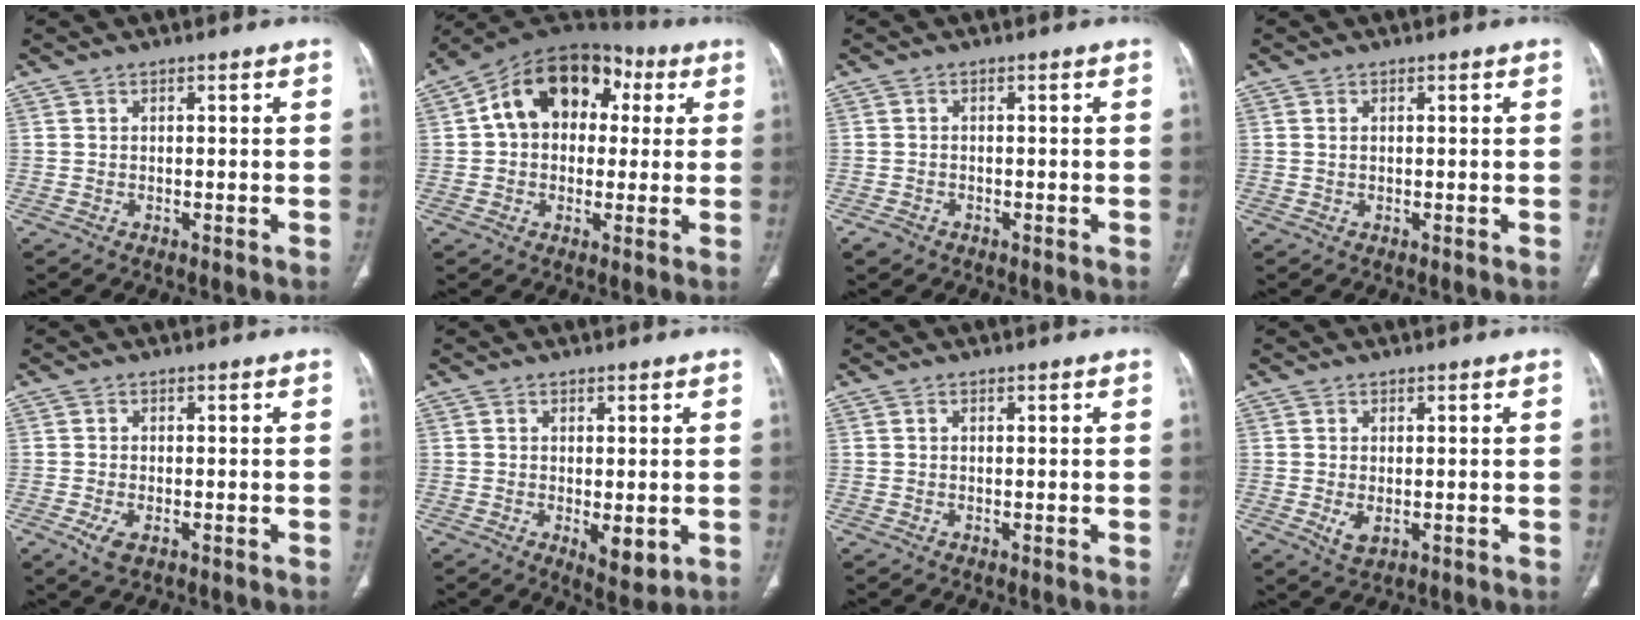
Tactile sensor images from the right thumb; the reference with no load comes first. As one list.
[{"total": 17.2, "force": [4.0, 12.1, 11.5], "torque": [-0.149, 0.036, 0.056]}, {"total": 1.8, "force": [-1.2, 1.2, 0.5], "torque": [-0.012, 0.001, -0.018]}, {"total": 0.7, "force": [0.1, 0.5, 0.5], "torque": [-0.016, 0.003, 0.006]}, {"total": 3.2, "force": [-1.3, 1.6, 2.5], "torque": [-0.055, -0.005, -0.020]}, {"total": 4.6, "force": [-0.9, 2.0, 4.1], "torque": [-0.056, -0.015, -0.004]}, {"total": 0.0}, {"total": 2.8, "force": [-0.5, 1.6, 2.3], "torque": [-0.042, -0.008, 0.001]}]